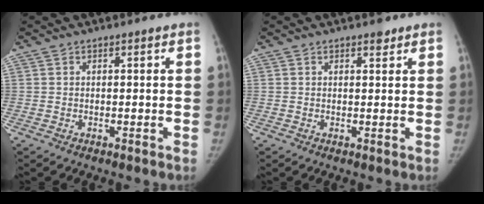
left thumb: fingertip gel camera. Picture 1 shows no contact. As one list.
[{"total": 1.5, "force": [1.1, 0.7, 0.7], "torque": [-0.003, -0.006, 0.014]}]